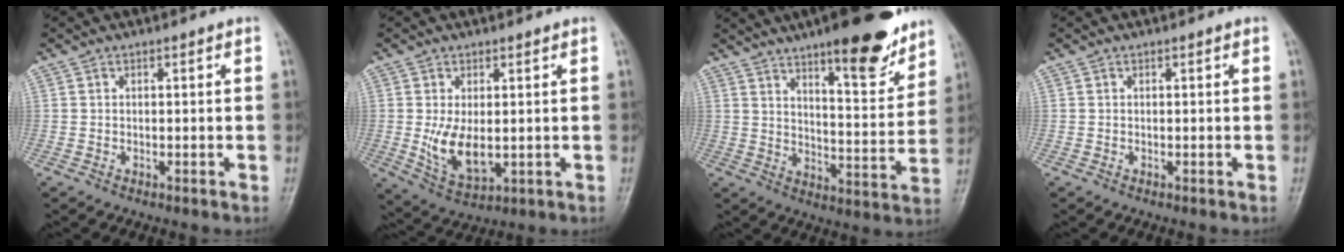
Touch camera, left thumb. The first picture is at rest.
{"total": 7.7, "force": [0.1, 4.3, 6.4], "torque": [-0.107, -0.020, 0.016]}
{"total": 17.2, "force": [11.9, 4.6, 11.6], "torque": [-0.130, -0.071, 0.178]}
{"total": 0.0}